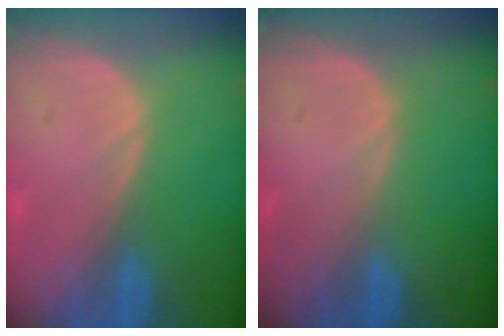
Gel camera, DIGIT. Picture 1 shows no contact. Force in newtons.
{"total": 0.0}